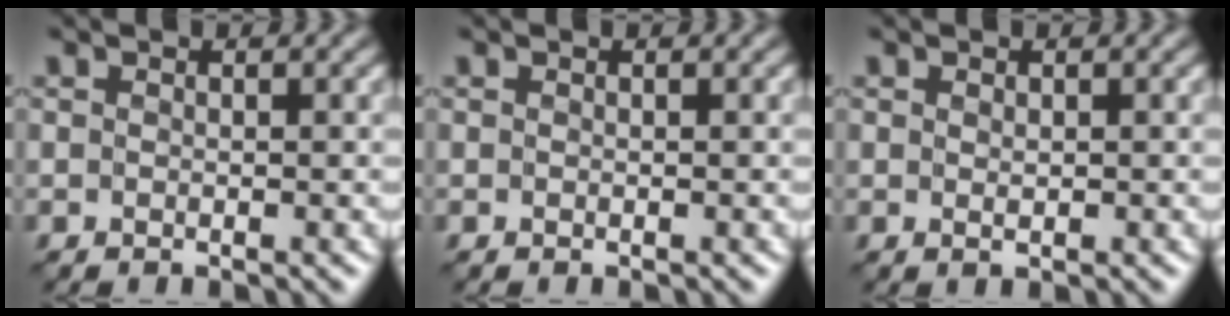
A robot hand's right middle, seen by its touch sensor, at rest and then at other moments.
{"total": 0.0}
{"total": 0.7, "force": [0.1, 0.4, 0.5], "torque": [-0.009, 0.001, 0.003]}